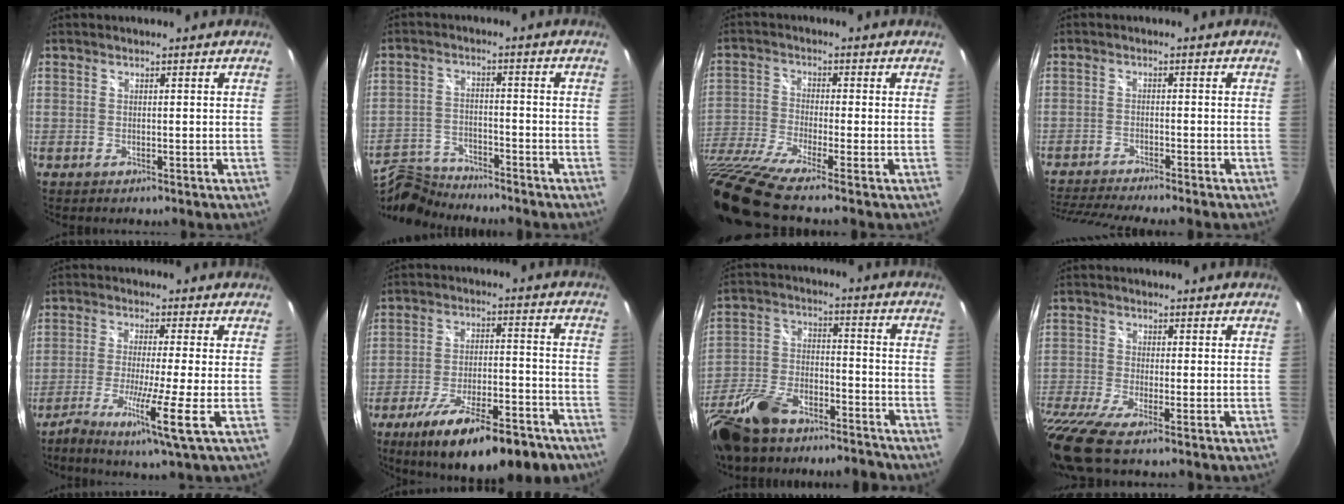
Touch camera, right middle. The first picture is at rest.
{"total": 11.6, "force": [-10.6, 3.2, 3.5], "torque": [-0.100, -0.003, -0.194]}
{"total": 13.2, "force": [-10.1, 0.3, 8.5], "torque": [-0.193, -0.045, -0.203]}
{"total": 9.4, "force": [-8.5, -1.0, 3.7], "torque": [-0.096, -0.023, -0.143]}
{"total": 9.4, "force": [-4.1, -1.3, 8.3], "torque": [-0.173, -0.021, -0.078]}
{"total": 21.1, "force": [-14.6, 6.2, 13.9], "torque": [-0.227, -0.034, -0.209]}
{"total": 19.3, "force": [-15.1, 7.2, 9.6], "torque": [-0.220, -0.019, -0.262]}
{"total": 11.6, "force": [-8.2, 1.1, 8.2], "torque": [-0.195, -0.055, -0.154]}